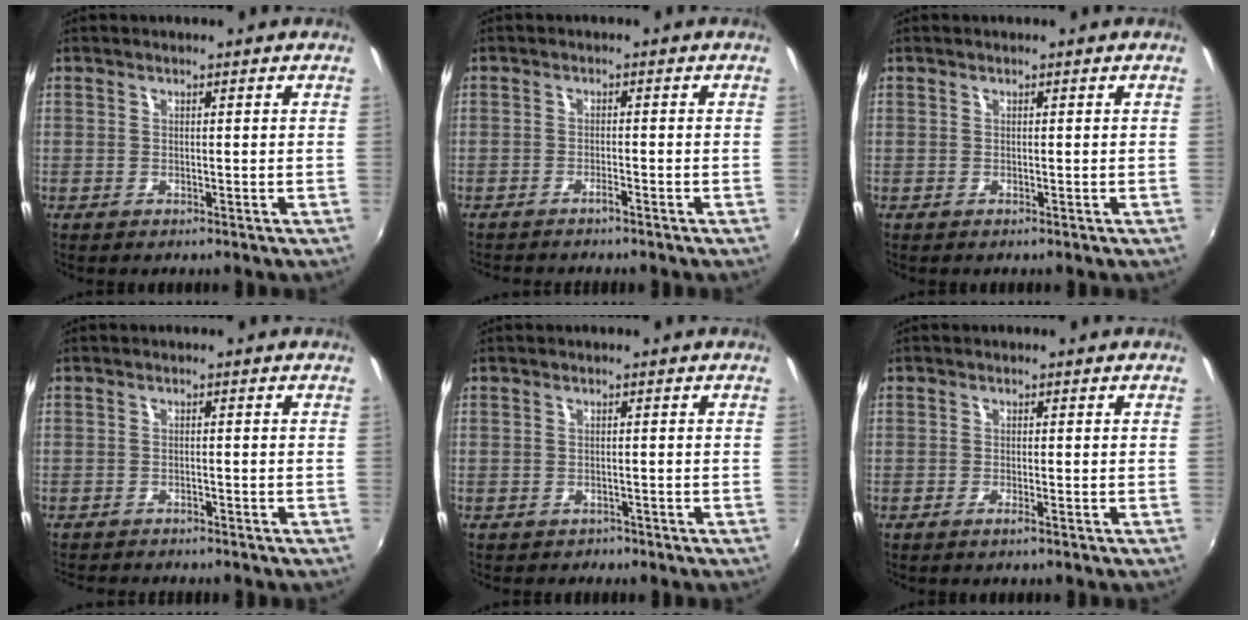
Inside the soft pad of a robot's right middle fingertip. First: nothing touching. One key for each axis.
{"total": 2.0, "fx": -1.8, "fy": 0.0, "fz": 0.8, "tx": -0.021, "ty": -0.001, "tz": -0.034}
{"total": 0.0}
{"total": 3.8, "fx": -3.6, "fy": 0.8, "fz": 1.1, "tx": -0.032, "ty": -0.012, "tz": -0.056}
{"total": 1.6, "fx": -1.3, "fy": 1.0, "fz": 0.2, "tx": -0.007, "ty": -0.004, "tz": -0.017}
{"total": 1.2, "fx": -0.8, "fy": -0.2, "fz": 0.9, "tx": -0.019, "ty": -0.002, "tz": -0.016}